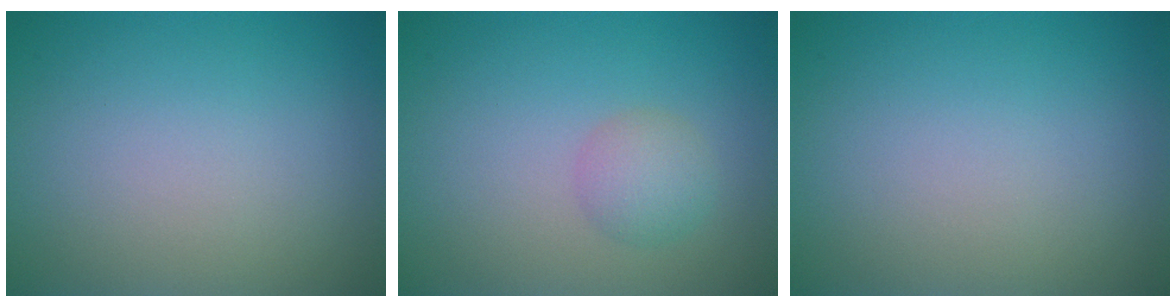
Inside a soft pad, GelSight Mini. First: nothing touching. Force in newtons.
{"total": 2.1, "press": 2.1, "slide": 0.1}
{"total": 0.0}